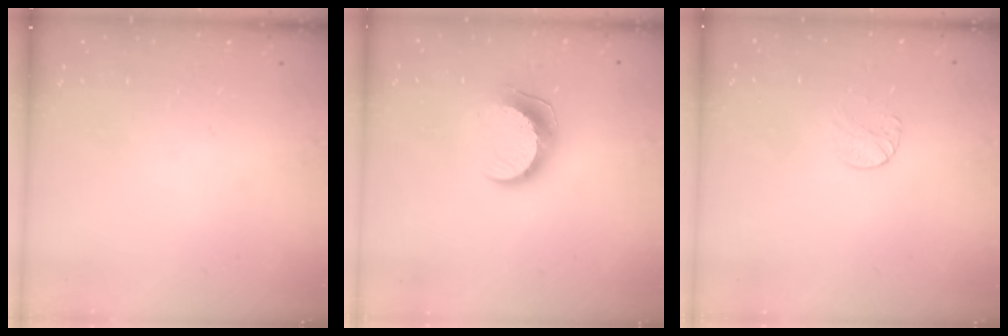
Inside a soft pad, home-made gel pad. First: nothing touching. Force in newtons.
{"total": 9.9, "press": 9.9, "slide": 0.5}
{"total": 5.8, "press": 5.8, "slide": 0.5}